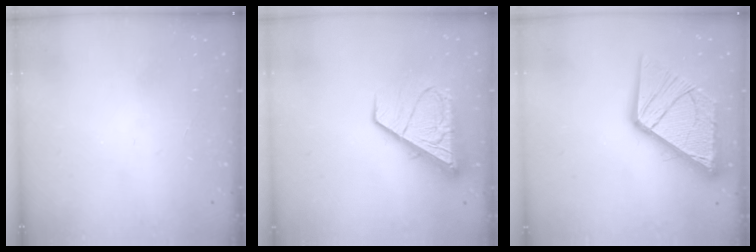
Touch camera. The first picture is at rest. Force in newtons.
{"total": 13.2, "press": 13.1, "slide": 1.6}
{"total": 20.3, "press": 20.2, "slide": 2.4}